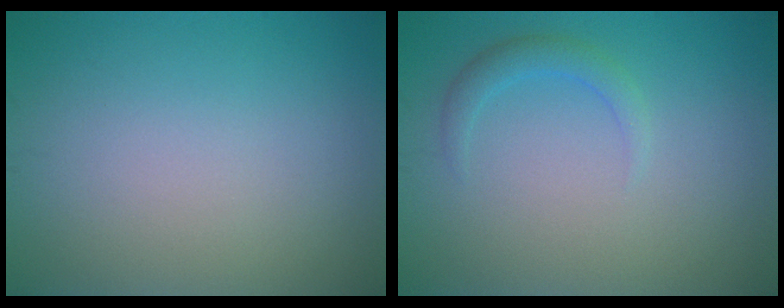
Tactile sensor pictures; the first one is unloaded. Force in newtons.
{"total": 1.6, "press": 1.6, "slide": 0.1}